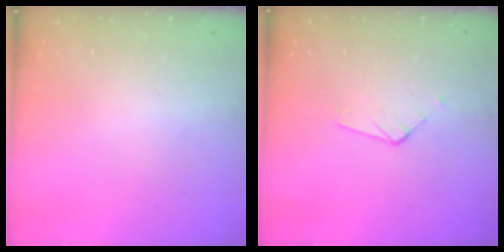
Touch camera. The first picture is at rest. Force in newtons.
{"total": 3.7, "press": 3.6, "slide": 0.3}